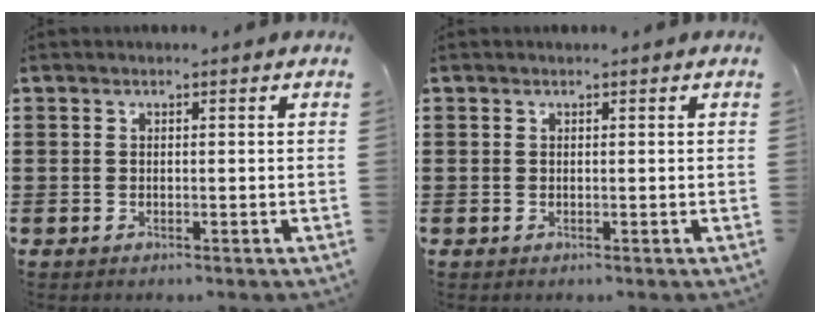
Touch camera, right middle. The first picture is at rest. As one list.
[{"total": 0.0}]